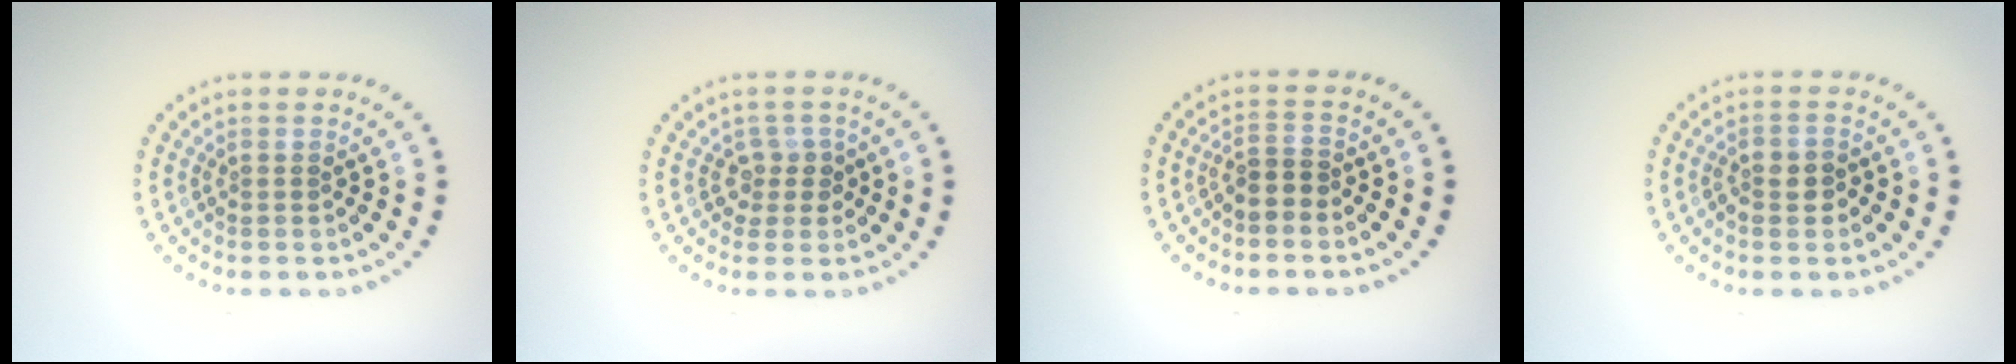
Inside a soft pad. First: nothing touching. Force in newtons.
{"total": 1.8, "press": 1.4, "slide": 1.2}
{"total": 1.3, "press": 1.0, "slide": 0.9}
{"total": 2.0, "press": 1.9, "slide": 0.7}